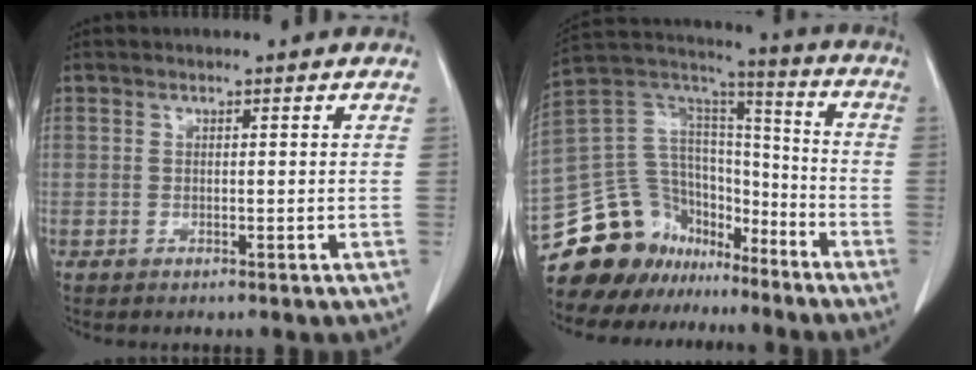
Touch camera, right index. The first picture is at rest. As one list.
[{"total": 21.4, "force": [-16.6, 11.9, 6.4], "torque": [-0.142, 0.066, -0.271]}]